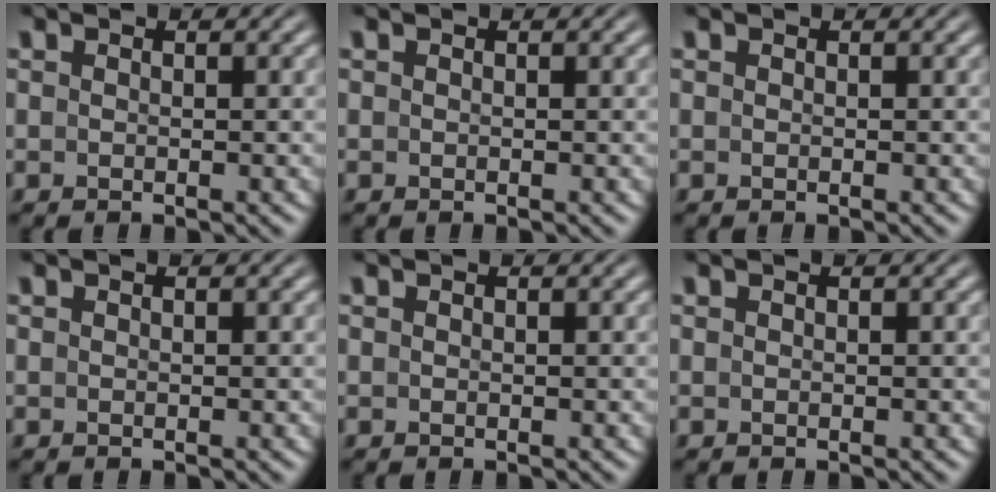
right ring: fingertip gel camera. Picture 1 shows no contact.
{"total": 0.0}
{"total": 0.0}
{"total": 0.0}
{"total": 0.0}
{"total": 0.0}